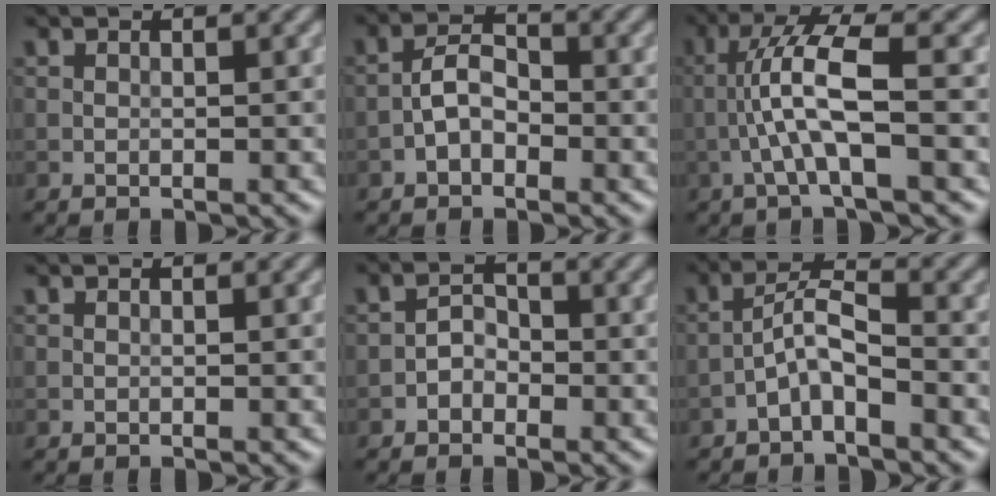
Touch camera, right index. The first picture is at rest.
{"total": 2.8, "force": [-1.2, 1.6, 2.0], "torque": [-0.032, 0.012, -0.029]}
{"total": 5.4, "force": [-1.2, 0.7, 5.2], "torque": [-0.101, 0.020, -0.027]}
{"total": 0.0}
{"total": 1.7, "force": [-0.9, 1.2, 0.7], "torque": [-0.009, 0.008, -0.019]}
{"total": 3.1, "force": [-1.8, 0.8, 2.3], "torque": [-0.047, 0.014, -0.040]}